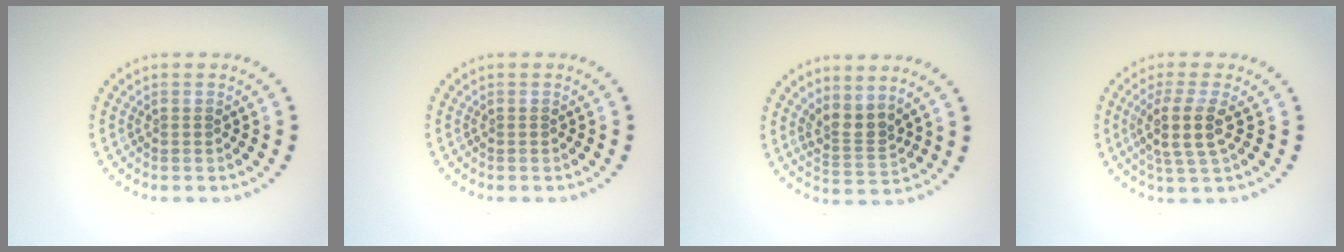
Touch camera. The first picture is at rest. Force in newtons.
{"total": 0.0}
{"total": 2.6, "press": 1.9, "slide": 1.7}
{"total": 3.5, "press": 2.9, "slide": 1.9}